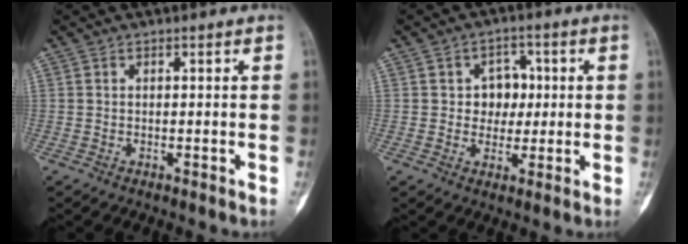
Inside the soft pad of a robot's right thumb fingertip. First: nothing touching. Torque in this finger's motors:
{"motor_torque": [0.99, 0.86, 0.42, -0.20, 0.03]}